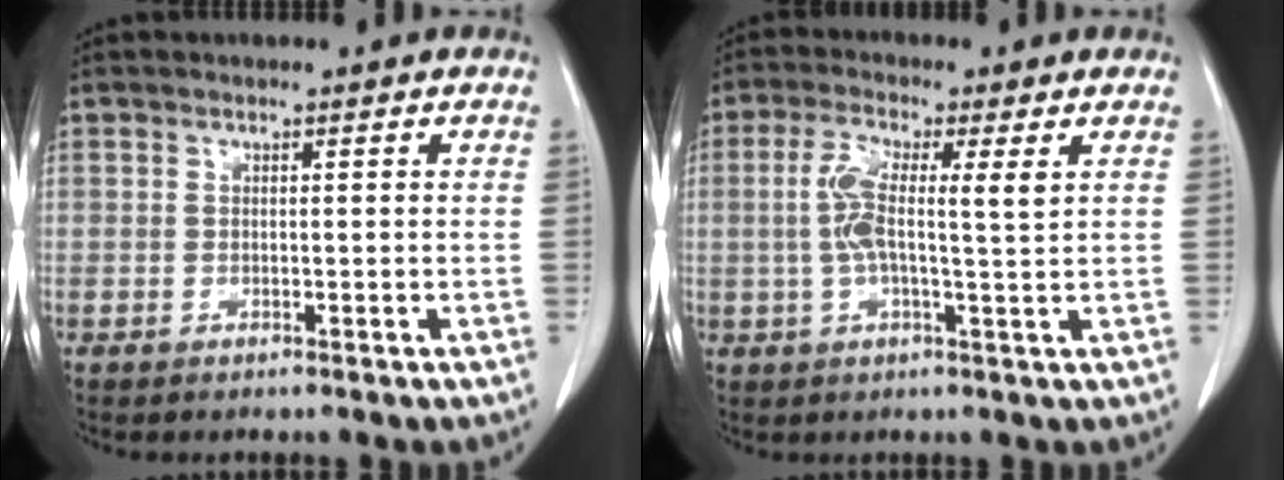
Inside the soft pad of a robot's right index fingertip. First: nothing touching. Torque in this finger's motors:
{"motor_torque": [0.28, -0.01, 0.21, 0.14]}